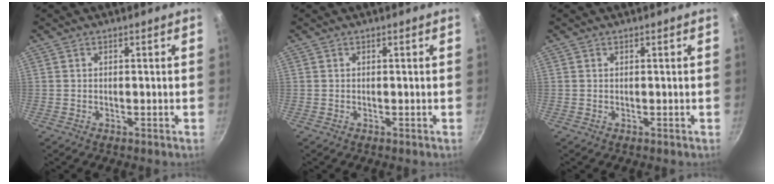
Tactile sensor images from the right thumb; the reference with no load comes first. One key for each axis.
{"total": 0.0}
{"total": 0.0}